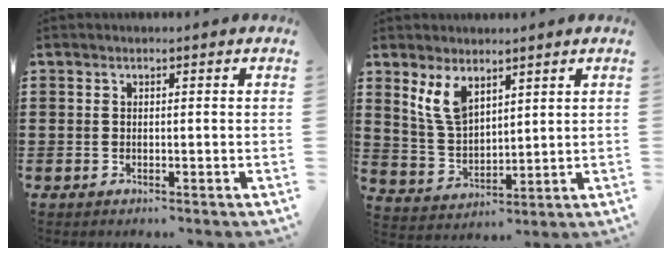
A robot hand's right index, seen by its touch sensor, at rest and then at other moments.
{"total": 6.5, "force": [3.9, 3.2, 4.2], "torque": [-0.101, -0.005, 0.070]}